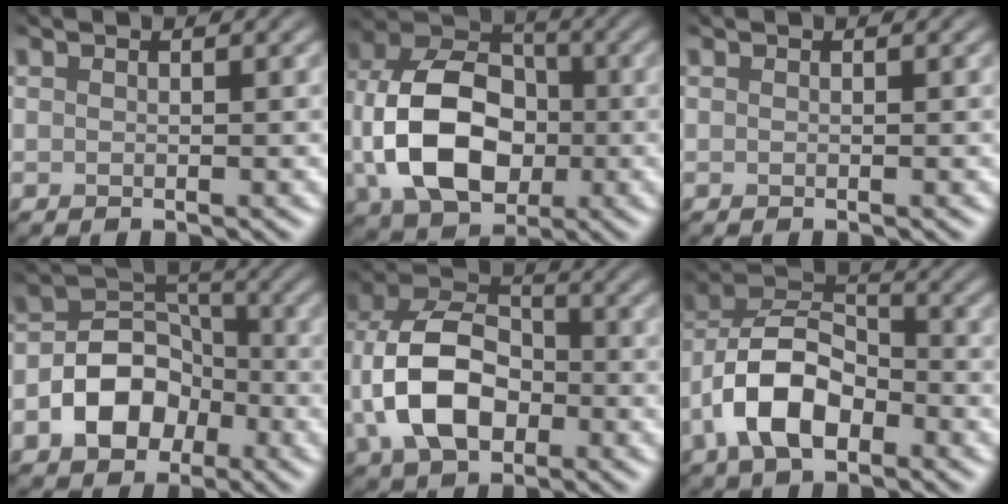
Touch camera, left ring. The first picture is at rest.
{"total": 10.2, "force": [-2.2, 7.2, 6.9], "torque": [-0.148, -0.006, -0.040]}
{"total": 0.0}
{"total": 6.0, "force": [-3.4, 4.2, 2.6], "torque": [-0.038, -0.004, -0.060]}
{"total": 8.6, "force": [-2.6, 5.8, 5.7], "torque": [-0.126, 0.003, -0.054]}
{"total": 7.6, "force": [-4.4, 4.0, 4.7], "torque": [-0.091, 0.006, -0.085]}